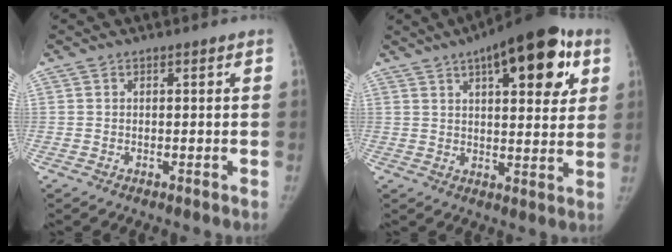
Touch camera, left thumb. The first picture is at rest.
{"total": 19.2, "force": [8.7, 7.7, 15.3], "torque": [-0.182, -0.008, 0.118]}